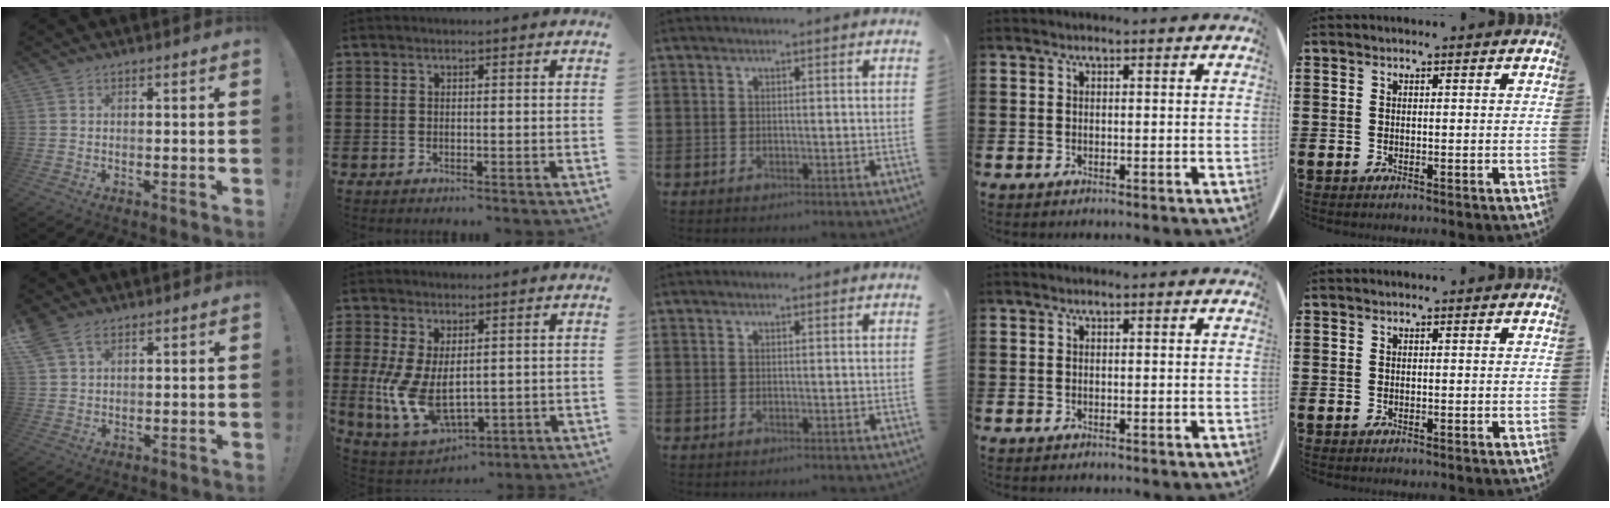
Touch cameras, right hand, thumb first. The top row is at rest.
{"thumb": {"total": 5.7, "force": [3.4, 3.3, 3.1], "torque": [-0.061, -0.008, 0.070]}, "index": {"total": 9.2, "force": [0.0, 5.2, 7.6], "torque": [-0.179, -0.007, 0.004]}}